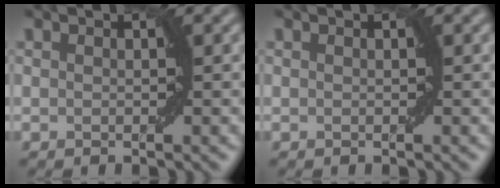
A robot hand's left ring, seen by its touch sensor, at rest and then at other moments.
{"total": 0.0}